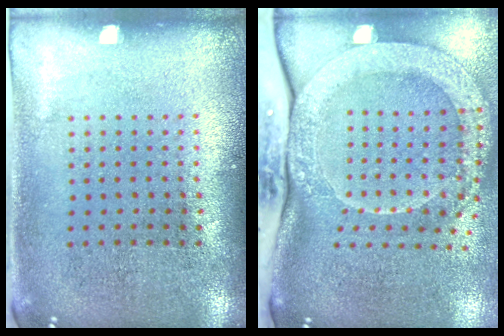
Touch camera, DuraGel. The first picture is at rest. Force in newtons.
{"total": 3.1, "press": 2.3, "slide": 2.1}